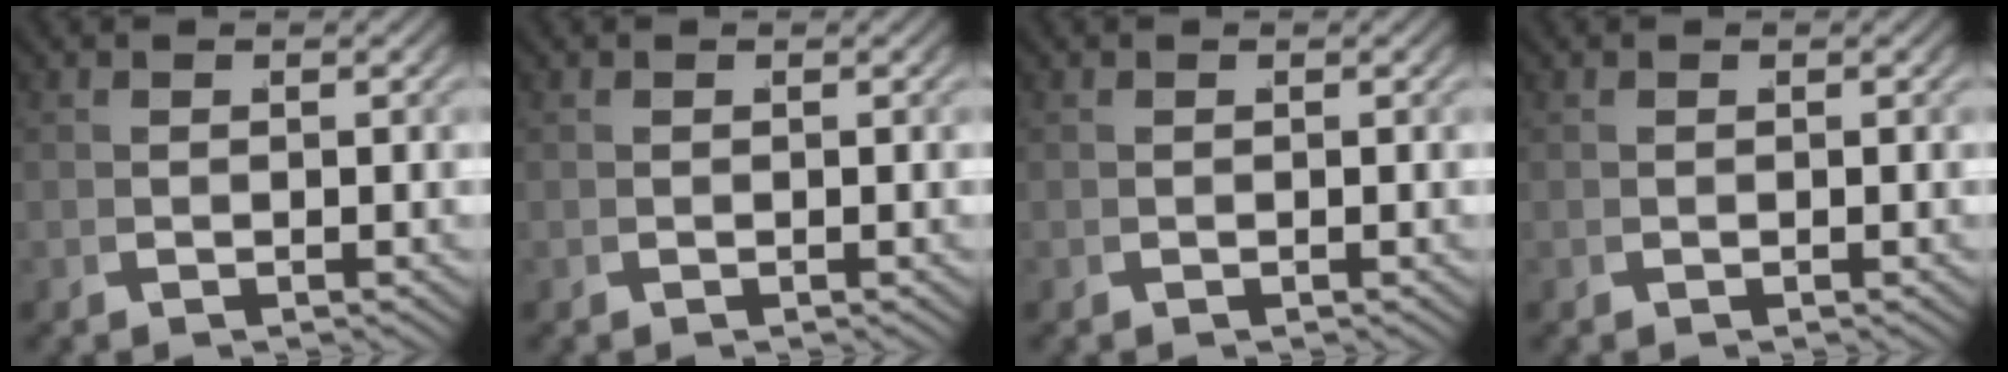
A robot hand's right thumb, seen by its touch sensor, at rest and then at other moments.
{"total": 0.0}
{"total": 0.0}
{"total": 0.0}